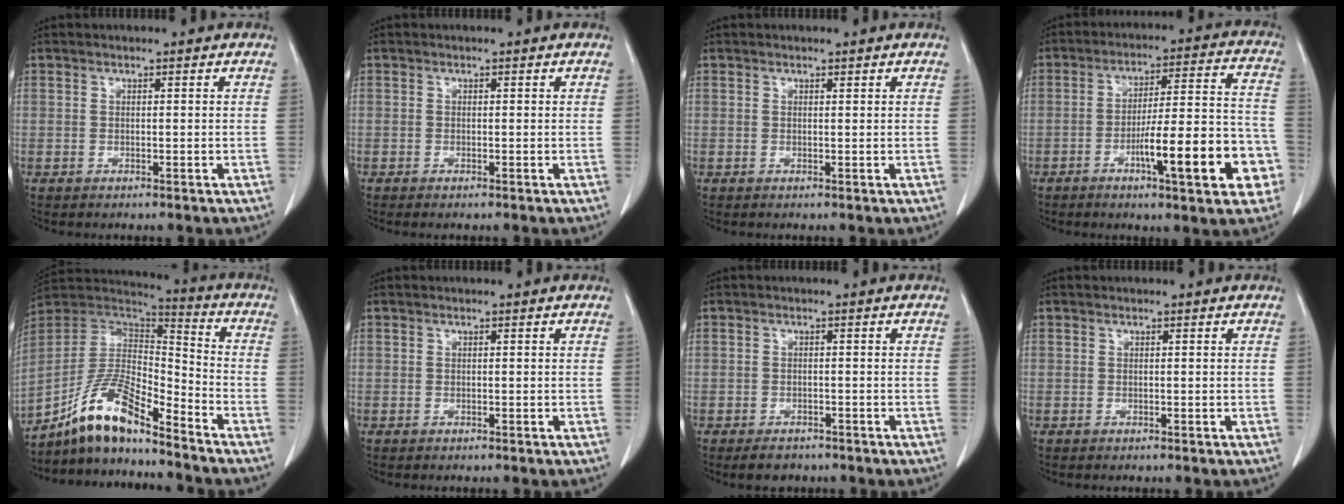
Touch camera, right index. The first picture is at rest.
{"total": 0.5, "force": [-0.4, 0.1, 0.4], "torque": [-0.006, -0.002, -0.006]}
{"total": 0.0}
{"total": 15.8, "force": [-6.2, 2.4, 14.4], "torque": [-0.203, 0.021, -0.083]}
{"total": 12.9, "force": [-9.9, 2.5, 7.9], "torque": [-0.161, 0.020, -0.184]}
{"total": 0.0}
{"total": 2.7, "force": [-2.0, 1.6, 0.9], "torque": [-0.015, 0.000, -0.024]}
{"total": 0.0}